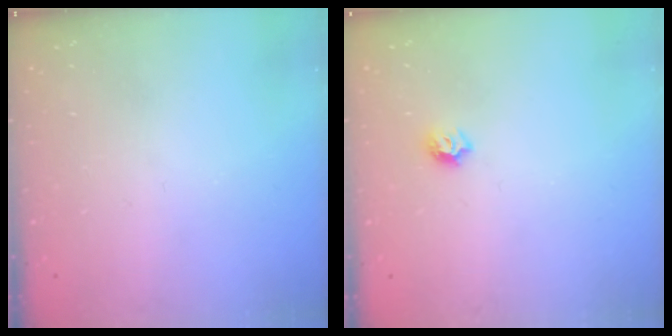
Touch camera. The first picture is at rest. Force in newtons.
{"total": 5.5, "press": 5.4, "slide": 0.7}